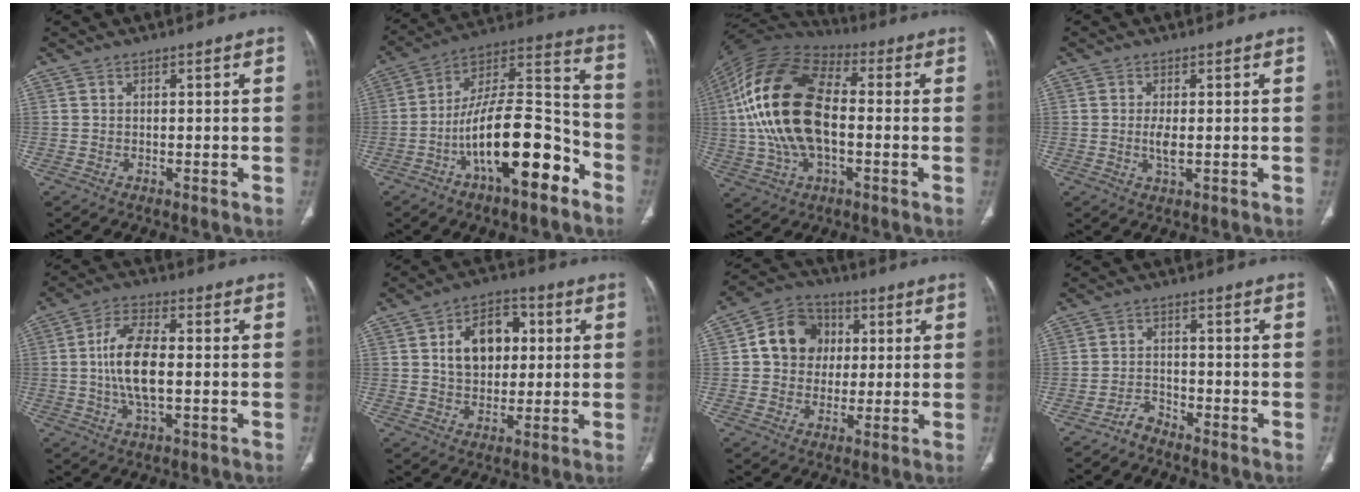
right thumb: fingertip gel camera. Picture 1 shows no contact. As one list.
[{"total": 21.0, "force": [-9.6, 7.6, 17.0], "torque": [-0.277, 0.075, -0.158]}, {"total": 19.6, "force": [-0.4, 10.5, 16.5], "torque": [-0.334, 0.026, -0.012]}, {"total": 2.7, "force": [-0.1, 1.0, 2.5], "torque": [-0.058, -0.006, -0.001]}, {"total": 10.8, "force": [-0.5, 4.8, 9.6], "torque": [-0.193, 0.009, -0.011]}, {"total": 11.7, "force": [2.4, 8.1, 8.0], "torque": [-0.095, 0.008, 0.038]}, {"total": 11.4, "force": [1.9, 9.9, 5.3], "torque": [-0.056, 0.010, 0.023]}, {"total": 2.6, "force": [-2.4, 0.8, 0.2], "torque": [-0.003, 0.012, -0.046]}]